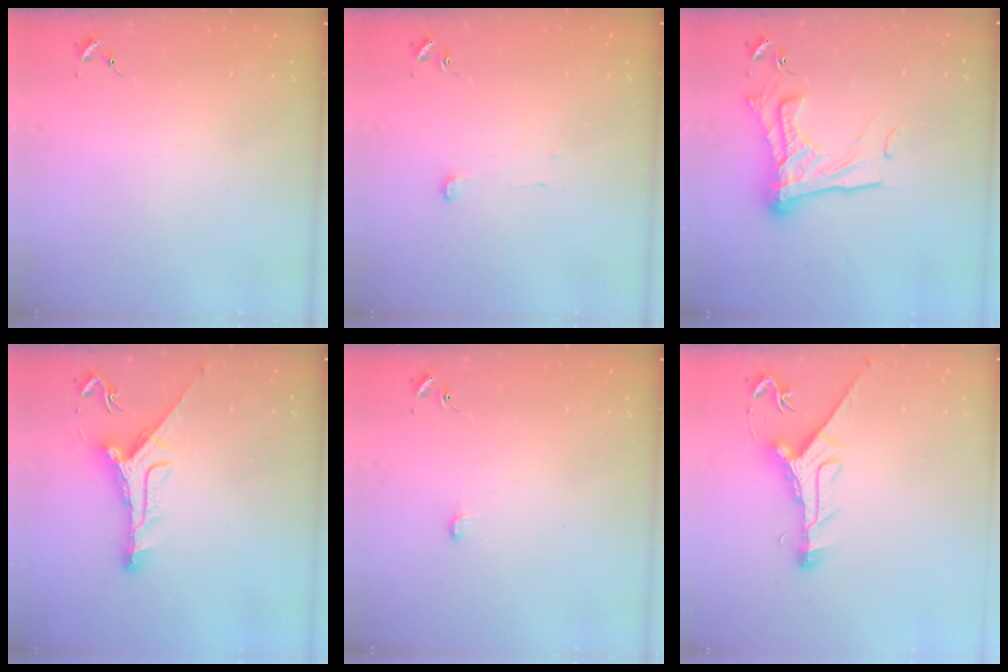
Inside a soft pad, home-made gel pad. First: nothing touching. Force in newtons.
{"total": 3.4, "press": 3.3, "slide": 0.3}
{"total": 20.7, "press": 20.6, "slide": 2.0}
{"total": 10.9, "press": 10.9, "slide": 0.9}
{"total": 3.9, "press": 3.9, "slide": 0.3}
{"total": 10.6, "press": 10.6, "slide": 0.9}